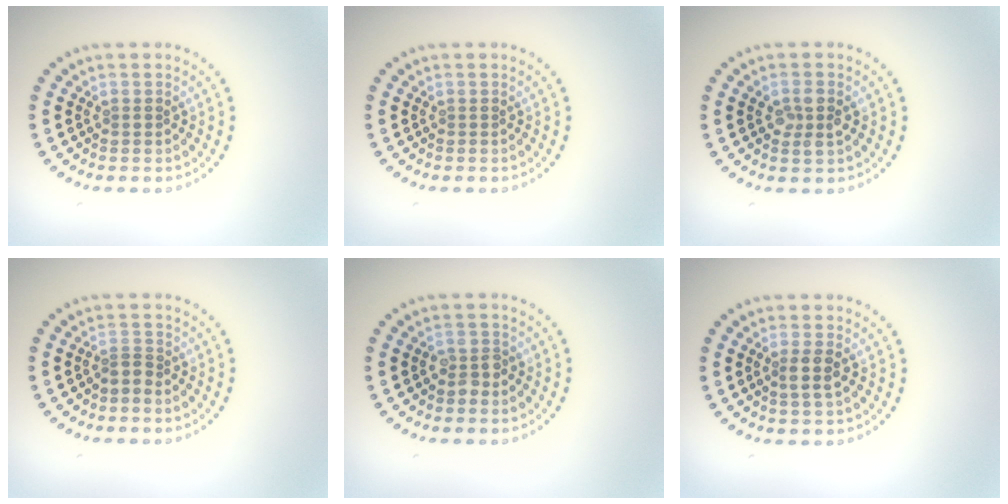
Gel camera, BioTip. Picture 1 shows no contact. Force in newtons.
{"total": 0.0}
{"total": 2.0, "press": 1.9, "slide": 0.4}
{"total": 1.1, "press": 0.7, "slide": 0.9}
{"total": 1.7, "press": 1.7, "slide": 0.4}
{"total": 1.9, "press": 1.7, "slide": 0.8}